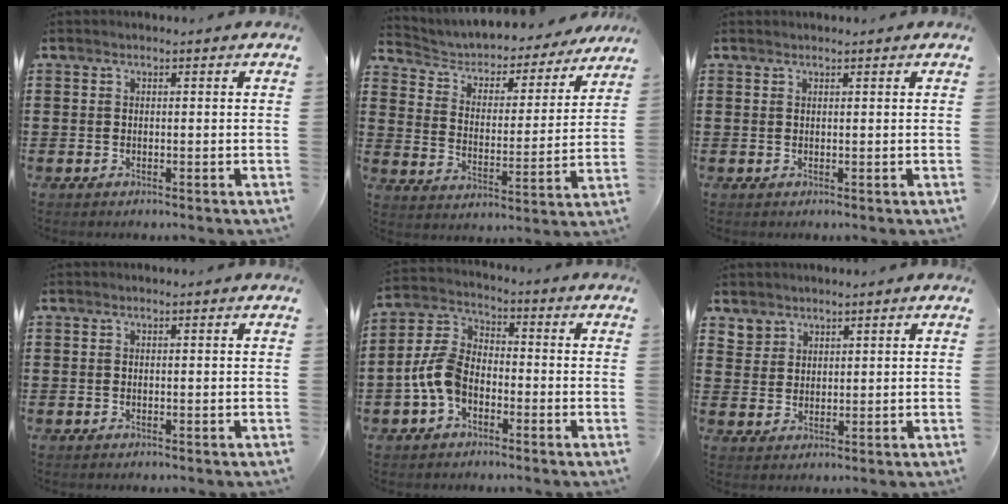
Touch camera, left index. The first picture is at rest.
{"total": 3.6, "force": [3.3, 1.4, 0.6], "torque": [-0.033, -0.025, 0.047]}
{"total": 0.5, "force": [0.4, 0.0, 0.2], "torque": [-0.006, 0.000, 0.010]}
{"total": 0.0}
{"total": 7.4, "force": [-2.9, 4.8, 4.9], "torque": [-0.146, -0.001, -0.068]}
{"total": 3.0, "force": [2.2, 1.9, -0.2], "torque": [-0.008, 0.004, 0.044]}